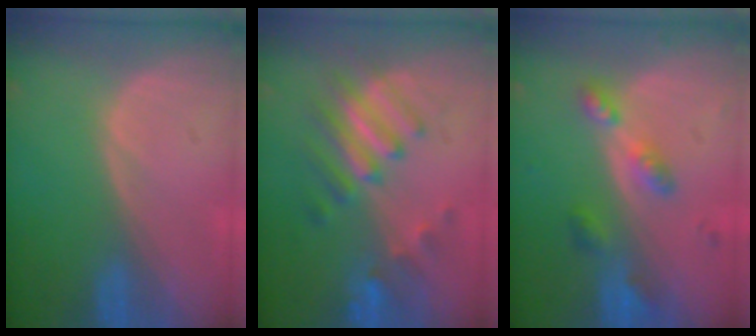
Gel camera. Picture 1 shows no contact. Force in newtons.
{"total": 7.5, "press": 7.2, "slide": 2.0}
{"total": 5.1, "press": 5.1, "slide": 0.4}